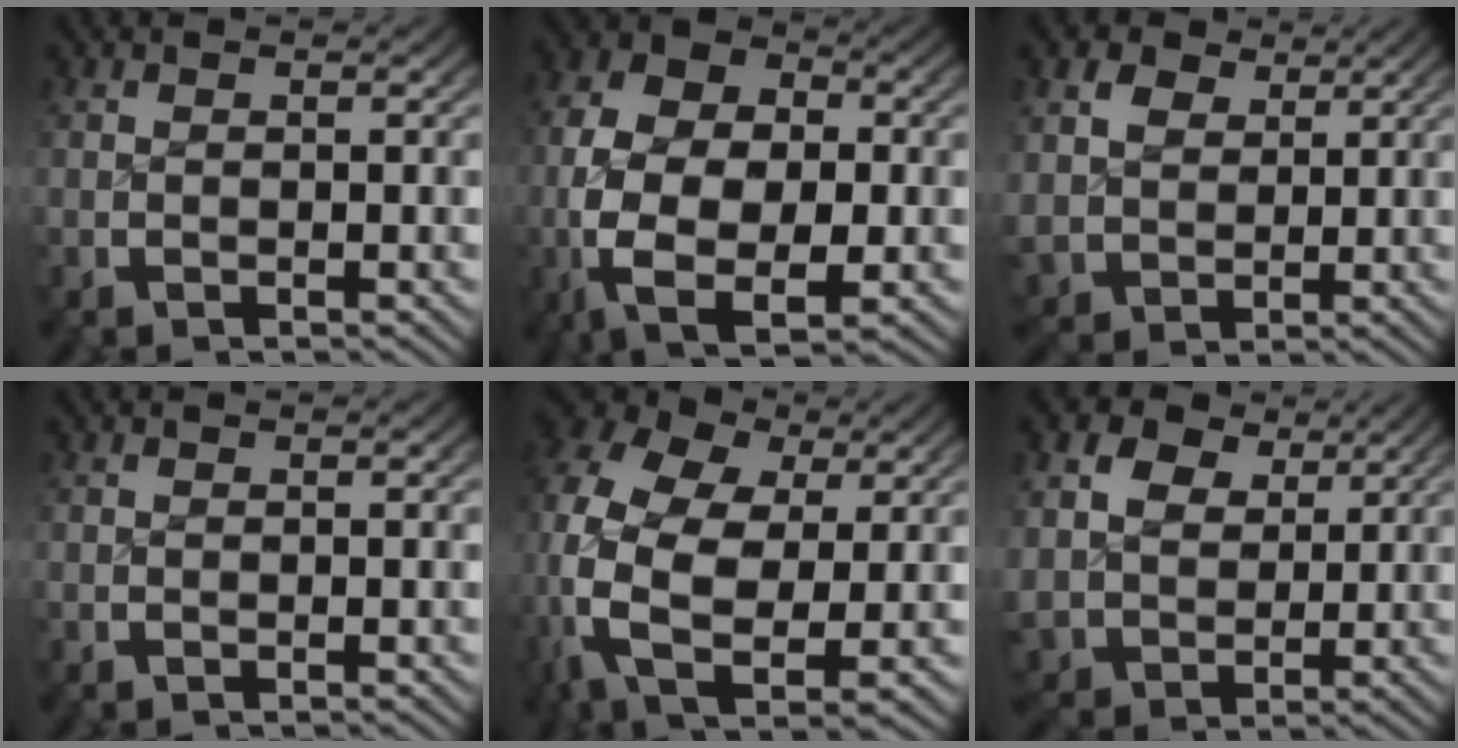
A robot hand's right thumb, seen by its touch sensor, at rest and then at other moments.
{"total": 12.6, "force": [-2.3, 8.5, 9.0], "torque": [-0.210, -0.054, -0.017]}
{"total": 4.9, "force": [1.9, 4.1, 2.0], "torque": [-0.045, -0.015, 0.043]}
{"total": 0.0}
{"total": 14.3, "force": [0.4, 10.0, 10.2], "torque": [-0.242, -0.054, 0.017]}
{"total": 7.2, "force": [2.0, 6.0, 3.4], "torque": [-0.090, -0.032, 0.049]}